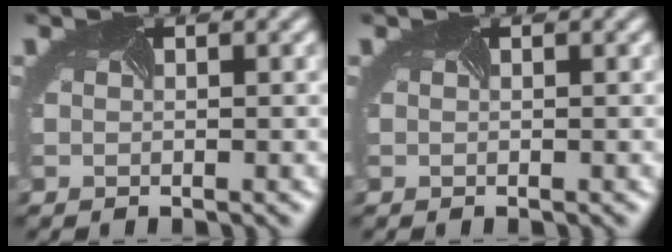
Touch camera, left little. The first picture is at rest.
{"total": 0.0}